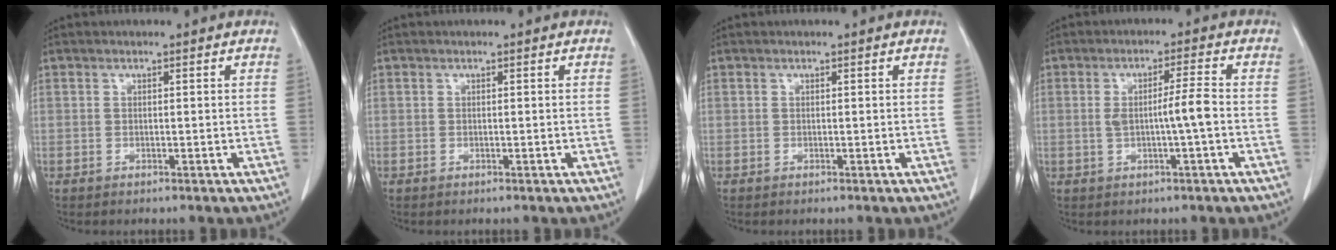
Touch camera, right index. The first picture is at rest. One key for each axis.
{"total": 0.0}
{"total": 0.0}
{"total": 4.6, "fx": -0.5, "fy": -0.3, "fz": 4.6, "tx": -0.083, "ty": 0.003, "tz": -0.006}